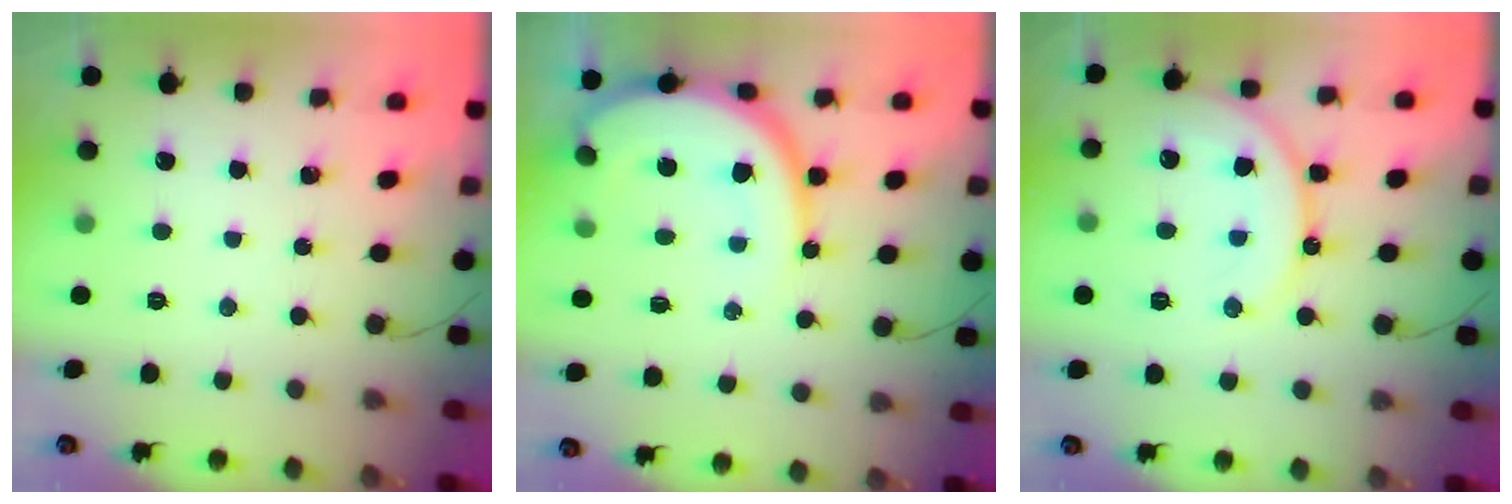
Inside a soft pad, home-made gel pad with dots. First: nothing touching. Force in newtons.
{"total": 13.4, "press": 13.3, "slide": 1.4}
{"total": 14.8, "press": 14.6, "slide": 1.9}